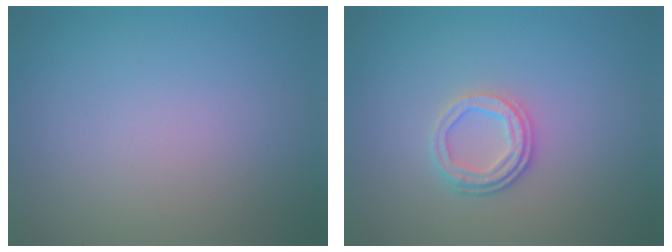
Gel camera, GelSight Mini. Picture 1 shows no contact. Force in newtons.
{"total": 2.6, "press": 2.3, "slide": 1.3}